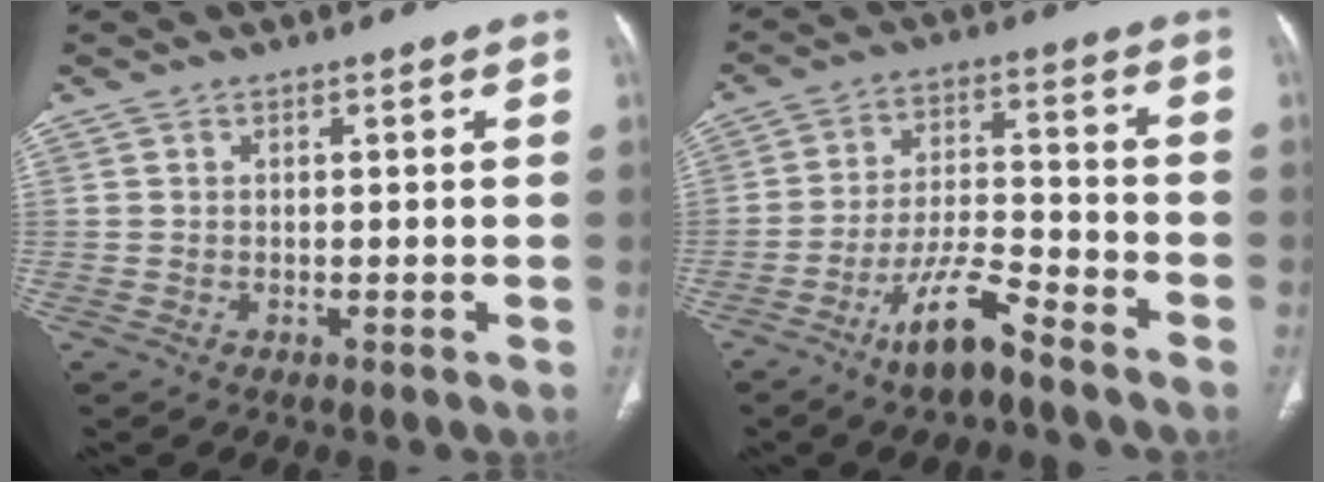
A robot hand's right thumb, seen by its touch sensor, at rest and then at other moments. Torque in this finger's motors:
{"motor_torque": [0.91, -0.25, 1.61, -1.08, 0.39]}